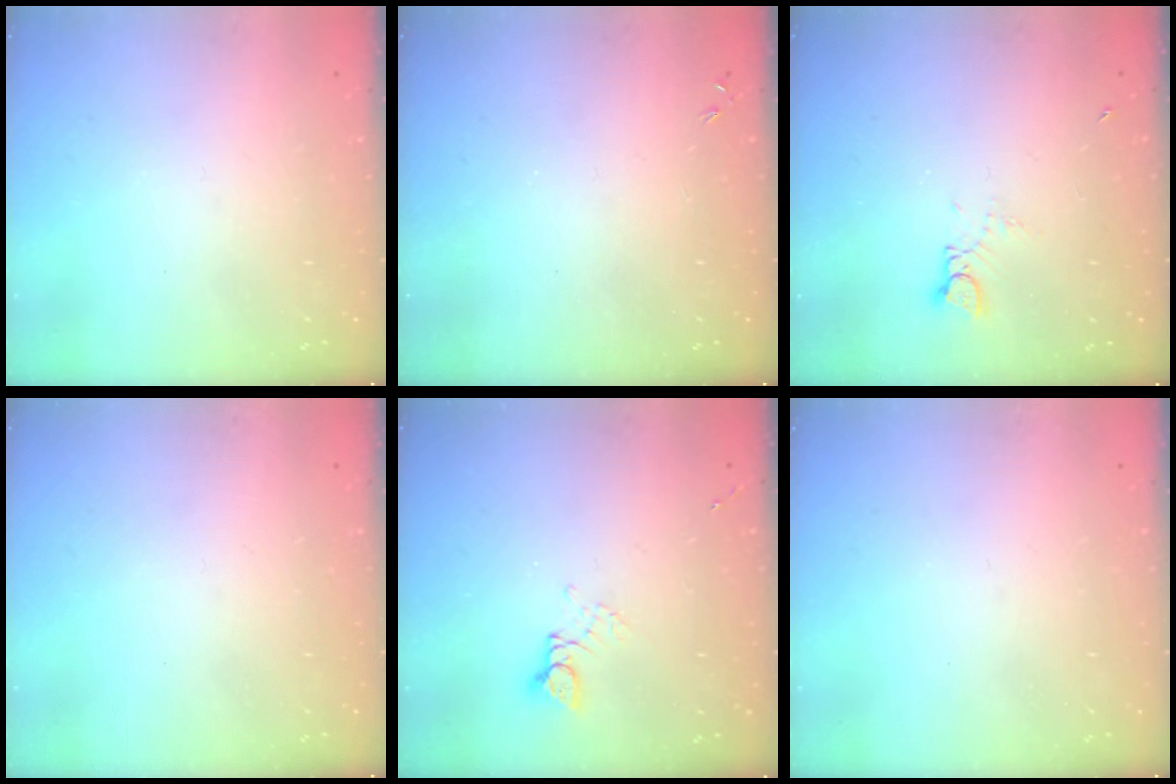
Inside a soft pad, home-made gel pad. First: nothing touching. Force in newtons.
{"total": 0.0}
{"total": 1.9, "press": 1.9, "slide": 0.1}
{"total": 0.0}
{"total": 2.6, "press": 2.6, "slide": 0.1}
{"total": 0.0}